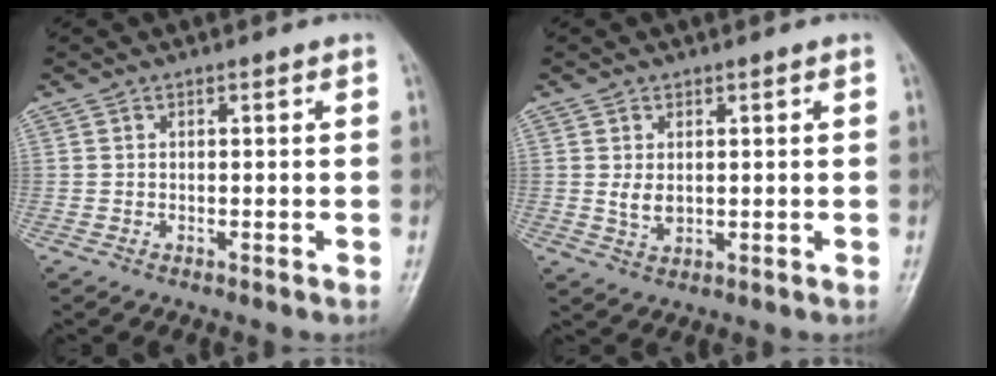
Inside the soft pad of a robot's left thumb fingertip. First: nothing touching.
{"total": 3.2, "force": [0.5, 2.2, 2.2], "torque": [-0.033, -0.008, 0.016]}